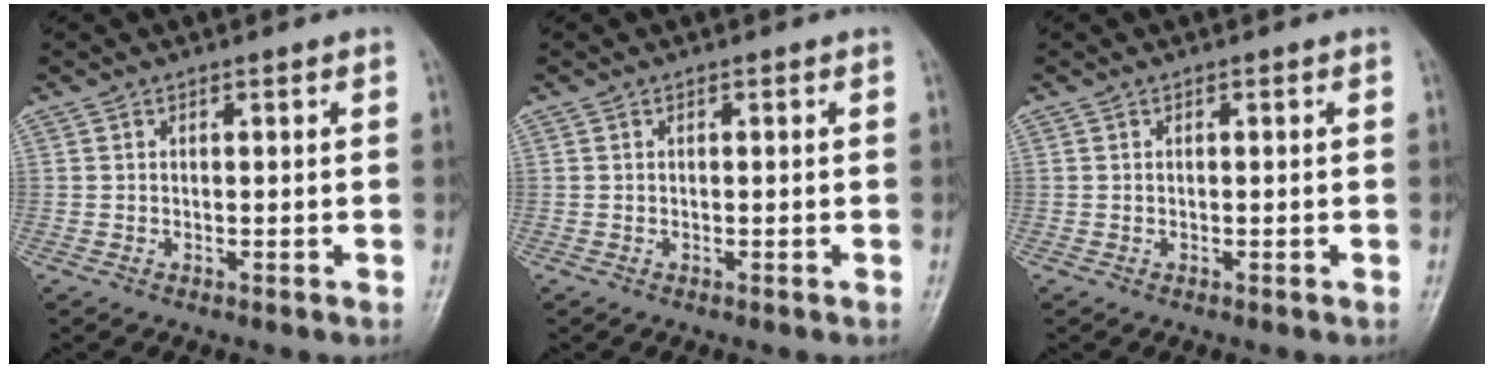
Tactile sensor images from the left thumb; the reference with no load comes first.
{"total": 0.0}
{"total": 0.0}